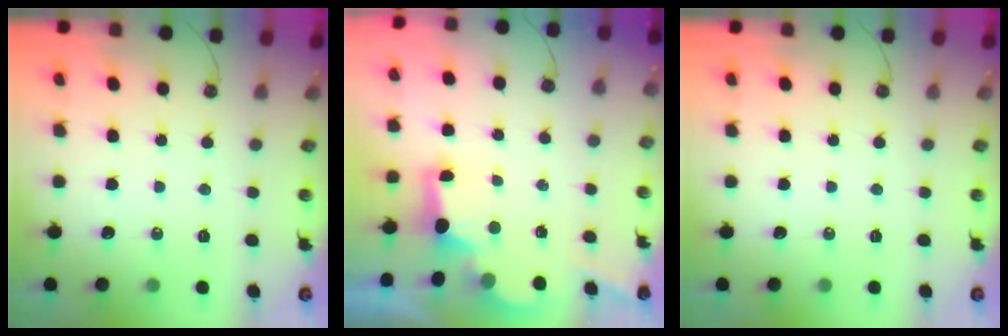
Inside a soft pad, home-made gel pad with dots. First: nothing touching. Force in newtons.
{"total": 2.8, "press": 2.7, "slide": 0.9}
{"total": 0.0}